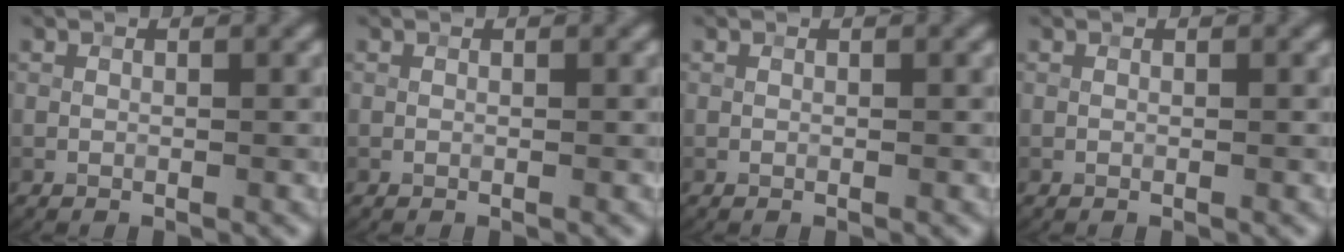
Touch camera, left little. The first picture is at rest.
{"total": 0.0}
{"total": 0.0}
{"total": 0.0}